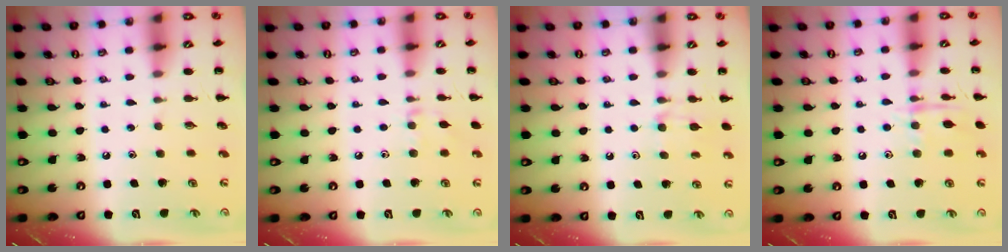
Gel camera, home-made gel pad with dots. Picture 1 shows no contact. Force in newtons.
{"total": 6.3, "press": 6.1, "slide": 1.8}
{"total": 6.3, "press": 6.0, "slide": 1.9}
{"total": 8.8, "press": 8.8, "slide": 0.6}